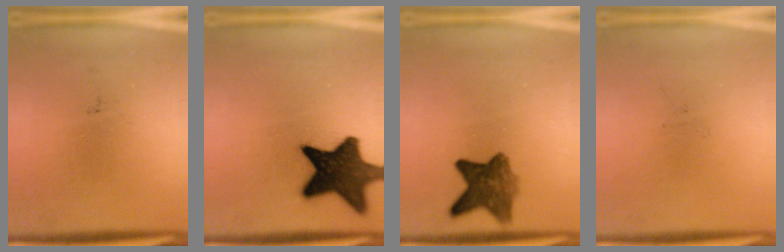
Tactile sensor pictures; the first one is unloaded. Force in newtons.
{"total": 15.2}
{"total": 6.9}
{"total": 0.0}